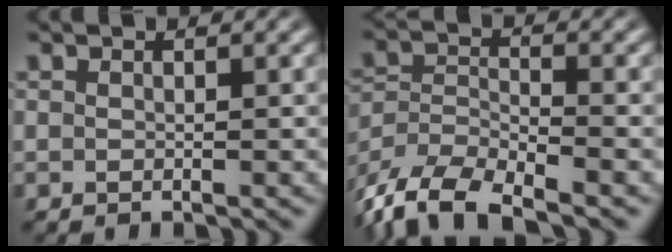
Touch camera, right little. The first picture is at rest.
{"total": 8.8, "force": [-5.5, 5.3, 4.4], "torque": [-0.103, -0.037, -0.080]}